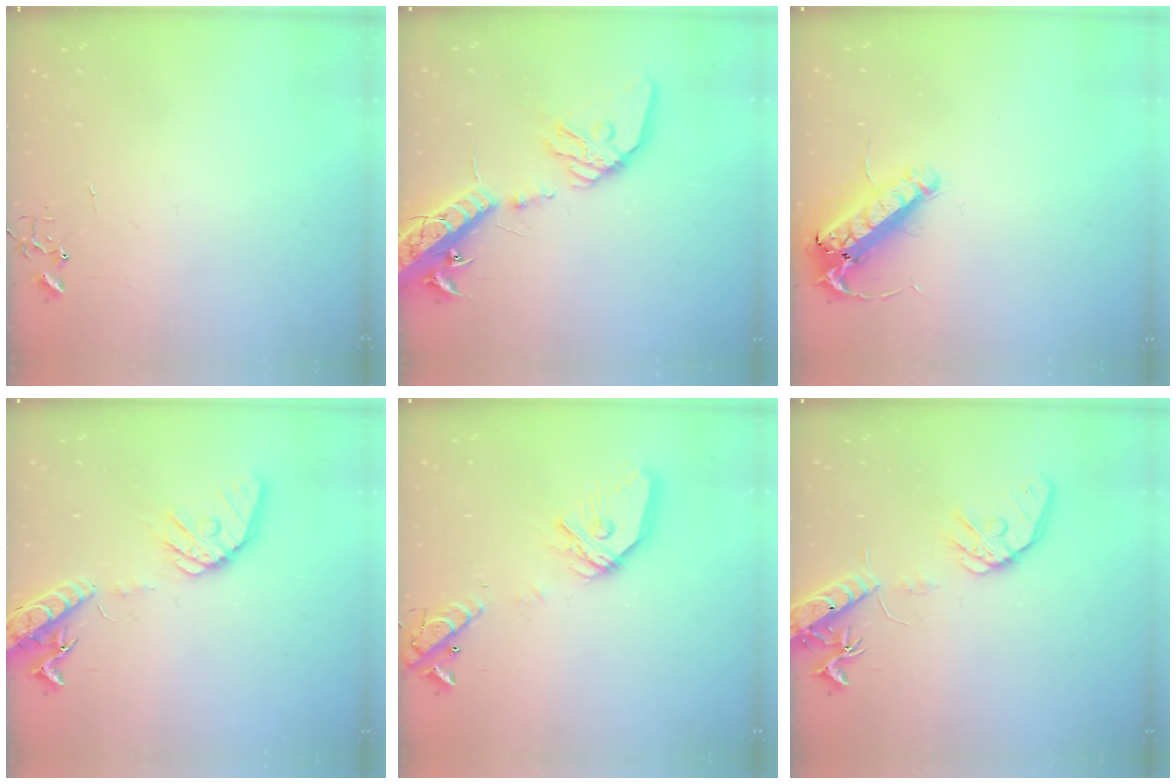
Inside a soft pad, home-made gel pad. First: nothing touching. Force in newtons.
{"total": 19.7, "press": 19.2, "slide": 4.1}
{"total": 15.2, "press": 15.0, "slide": 2.7}
{"total": 16.0, "press": 15.8, "slide": 2.5}
{"total": 17.0, "press": 16.8, "slide": 2.6}
{"total": 16.5, "press": 16.2, "slide": 2.8}